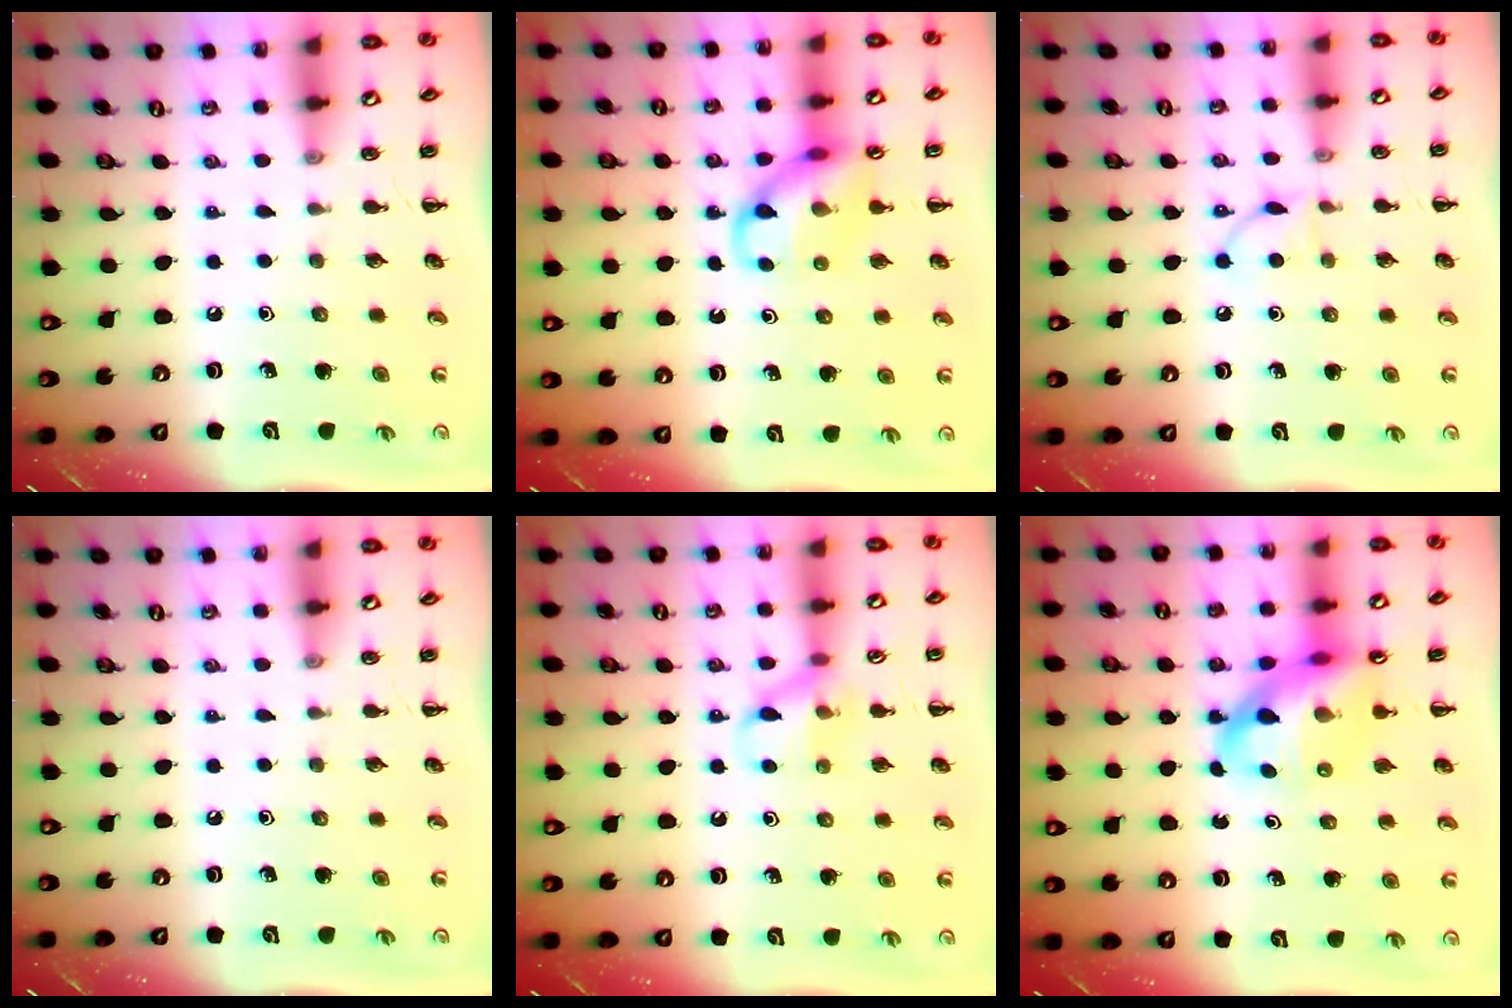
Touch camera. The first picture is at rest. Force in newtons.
{"total": 11.3, "press": 11.2, "slide": 1.6}
{"total": 5.3, "press": 5.2, "slide": 1.1}
{"total": 0.0}
{"total": 9.6, "press": 9.5, "slide": 1.6}
{"total": 12.7, "press": 12.3, "slide": 3.3}